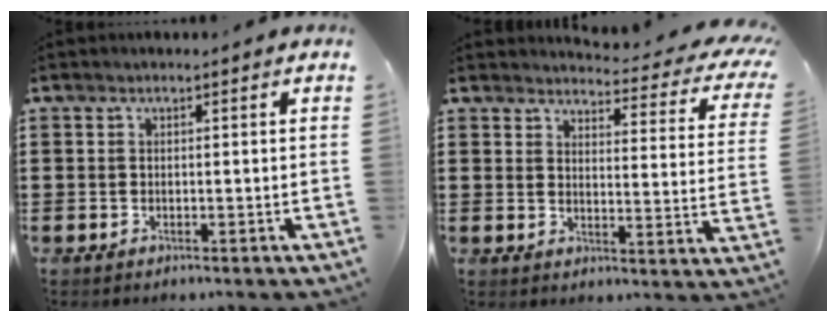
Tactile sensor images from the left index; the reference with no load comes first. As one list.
[{"total": 3.9, "force": [3.4, 0.5, 1.7], "torque": [-0.036, -0.032, 0.051]}]